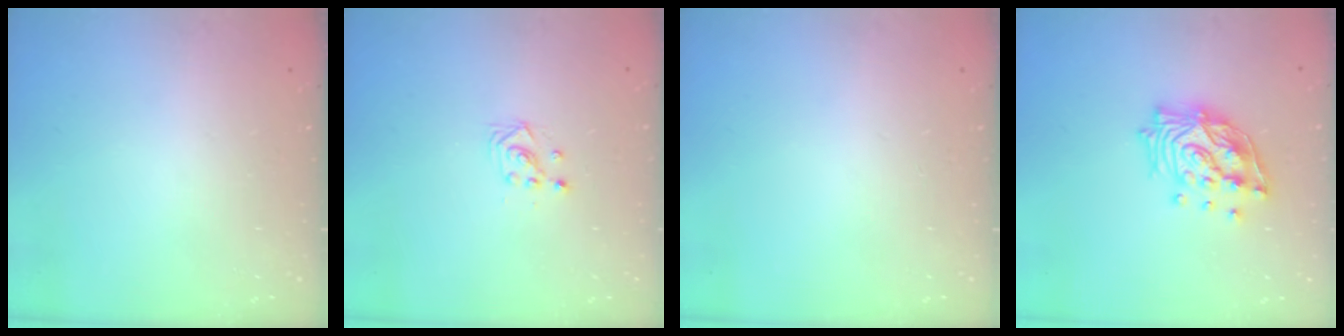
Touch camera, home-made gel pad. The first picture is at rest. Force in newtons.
{"total": 3.0, "press": 3.0, "slide": 0.4}
{"total": 0.0}
{"total": 14.1, "press": 14.0, "slide": 1.4}